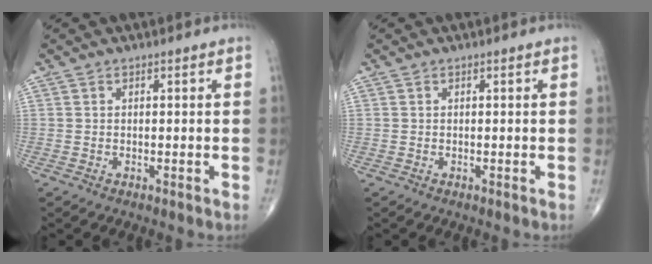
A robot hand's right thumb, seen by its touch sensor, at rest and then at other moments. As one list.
[{"total": 0.0}]